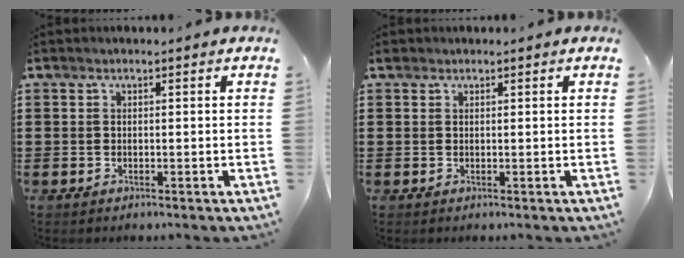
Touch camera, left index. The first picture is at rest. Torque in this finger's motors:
{"motor_torque": [0.22, -0.10, 0.02, 0.02]}